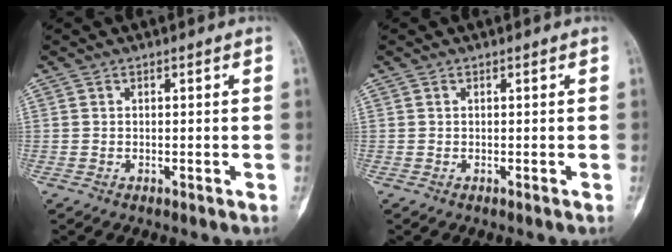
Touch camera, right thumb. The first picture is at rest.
{"total": 0.0}